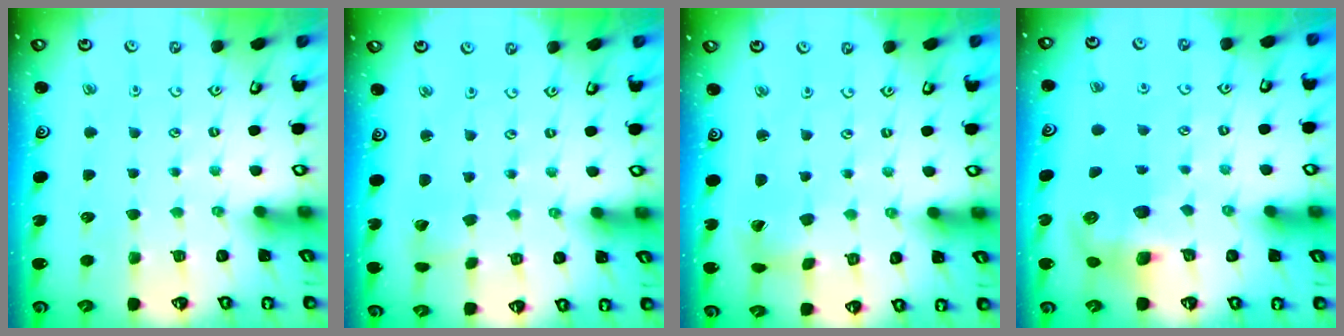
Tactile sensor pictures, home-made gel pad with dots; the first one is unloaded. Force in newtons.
{"total": 1.9, "press": 1.9, "slide": 0.1}
{"total": 2.1, "press": 2.0, "slide": 0.3}
{"total": 9.4, "press": 9.3, "slide": 0.8}